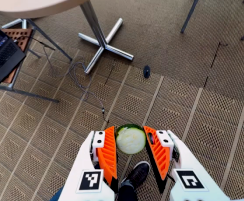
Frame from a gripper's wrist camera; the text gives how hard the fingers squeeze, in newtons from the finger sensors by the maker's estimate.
{"total": 9.8, "left": 9.5, "right": 10.1}